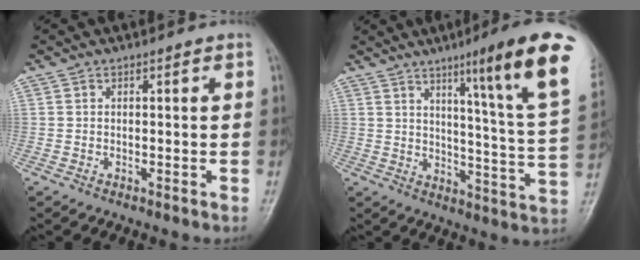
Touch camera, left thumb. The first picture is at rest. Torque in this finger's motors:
{"motor_torque": [0.61, 0.44, 1.73, -1.03, 0.16]}